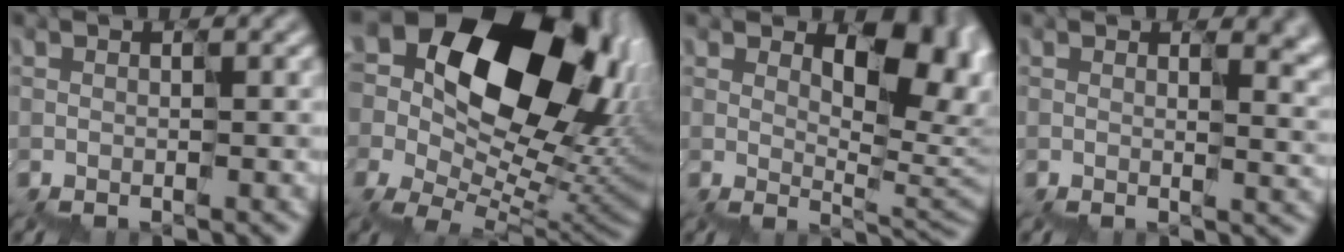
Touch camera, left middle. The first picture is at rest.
{"total": 17.9, "force": [4.6, 11.9, 12.5], "torque": [-0.216, 0.016, 0.095]}
{"total": 8.5, "force": [2.5, 4.7, 6.7], "torque": [-0.090, -0.007, 0.051]}
{"total": 8.6, "force": [1.9, 5.2, 6.7], "torque": [-0.065, 0.005, 0.030]}